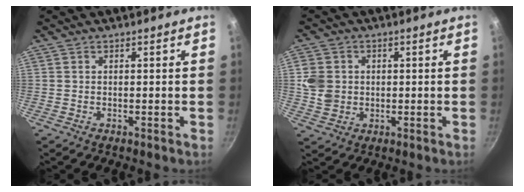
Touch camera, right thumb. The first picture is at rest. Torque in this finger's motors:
{"motor_torque": [0.51, 1.78, 0.49, 0.15, 0.04]}